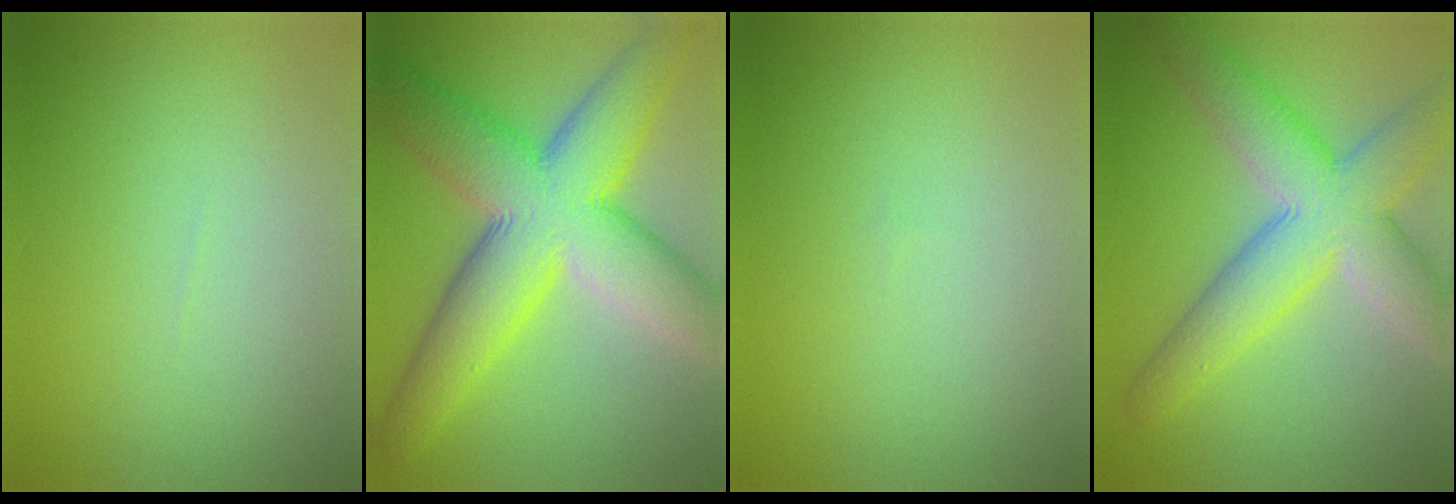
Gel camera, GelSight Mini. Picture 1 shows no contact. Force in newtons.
{"total": 13.2, "press": 13.2, "slide": 0.7}
{"total": 0.0}
{"total": 8.9, "press": 8.9, "slide": 0.3}